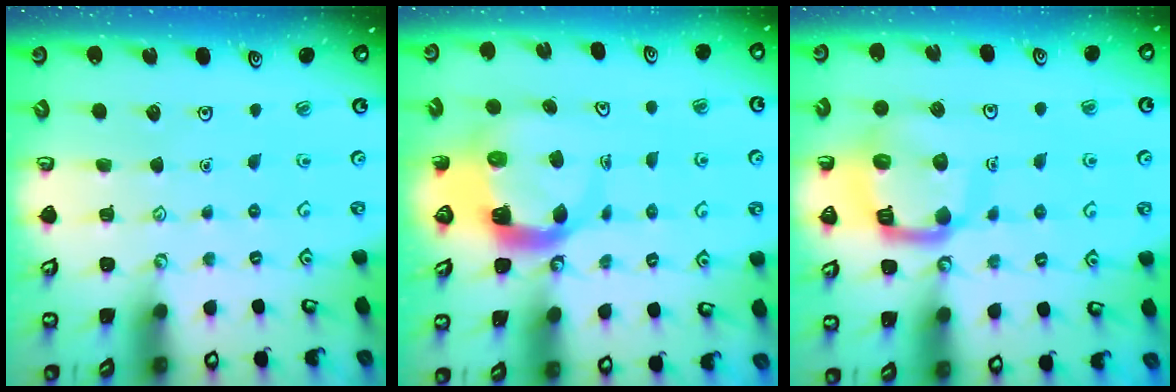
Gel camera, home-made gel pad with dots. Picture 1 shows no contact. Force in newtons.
{"total": 5.4, "press": 5.3, "slide": 0.8}
{"total": 13.8, "press": 13.7, "slide": 1.7}